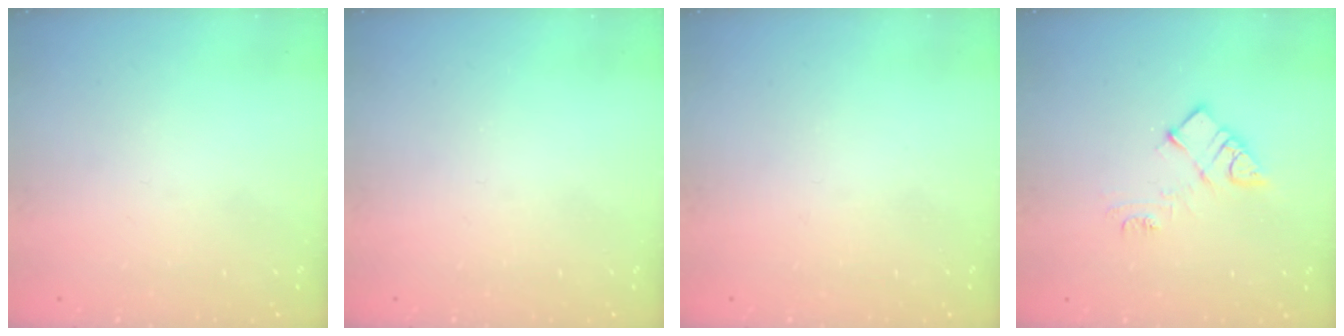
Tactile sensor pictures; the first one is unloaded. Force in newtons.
{"total": 0.0}
{"total": 2.8, "press": 2.8, "slide": 0.4}
{"total": 9.3, "press": 9.3, "slide": 0.5}